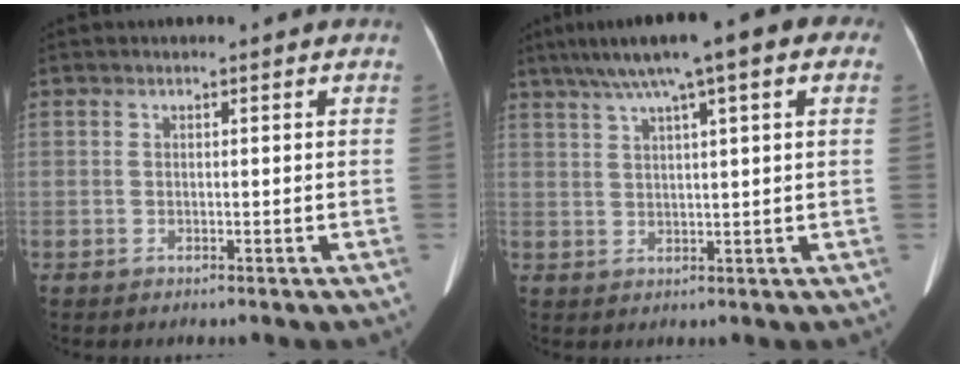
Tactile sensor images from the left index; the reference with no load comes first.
{"total": 12.7, "force": [7.4, 2.1, 10.1], "torque": [-0.158, 0.046, 0.104]}